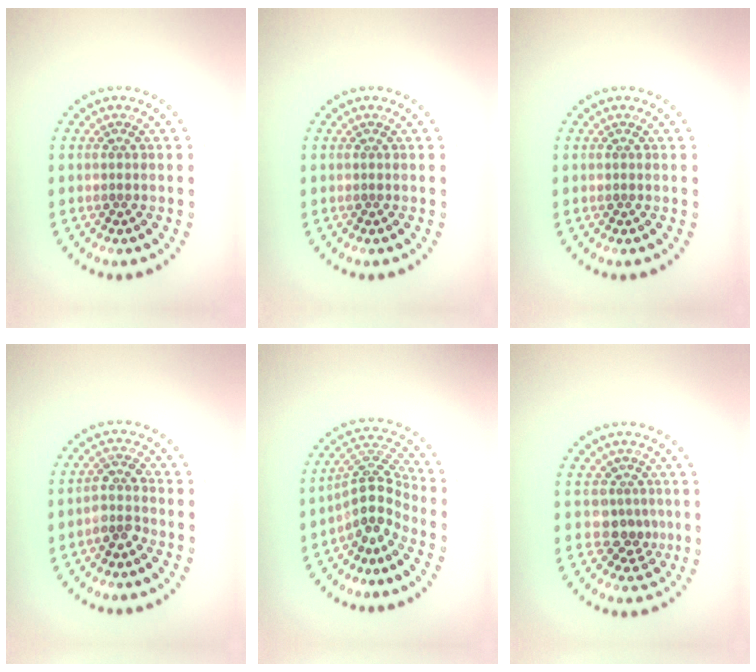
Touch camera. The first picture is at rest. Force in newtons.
{"total": 0.0}
{"total": 0.0}
{"total": 2.3, "press": 1.8, "slide": 1.4}
{"total": 4.2, "press": 3.0, "slide": 2.9}
{"total": 2.8, "press": 2.0, "slide": 1.9}